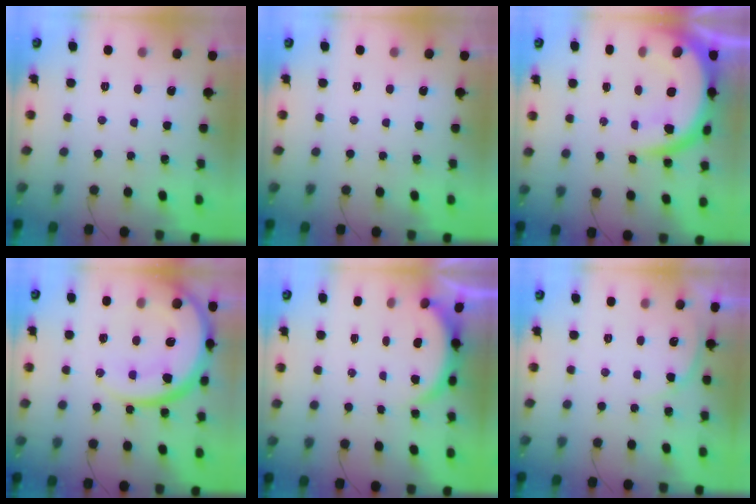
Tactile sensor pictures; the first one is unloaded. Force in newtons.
{"total": 0.0}
{"total": 16.1, "press": 16.0, "slide": 1.7}
{"total": 20.9, "press": 20.8, "slide": 1.8}
{"total": 4.1, "press": 4.1, "slide": 0.5}
{"total": 3.8, "press": 3.8, "slide": 0.3}